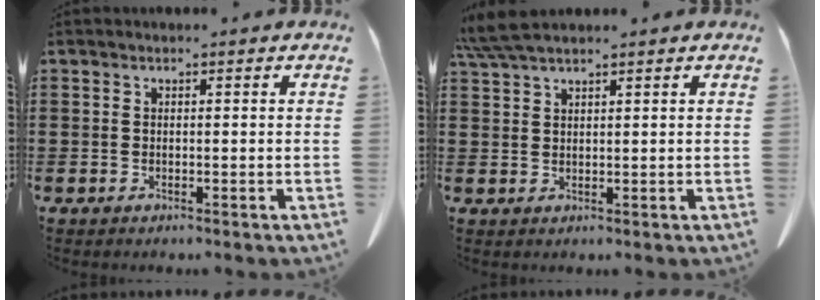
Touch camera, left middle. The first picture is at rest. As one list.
[{"total": 4.1, "force": [3.3, 0.4, 2.4], "torque": [-0.056, -0.002, 0.065]}]